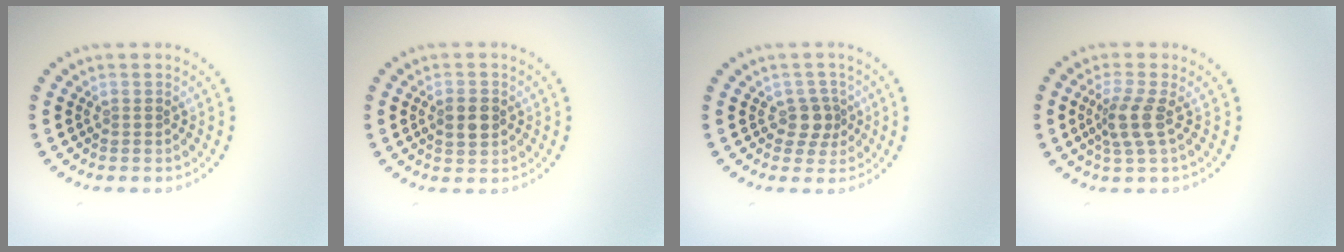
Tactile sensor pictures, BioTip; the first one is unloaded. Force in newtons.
{"total": 2.4, "press": 2.4, "slide": 0.1}
{"total": 2.1, "press": 1.7, "slide": 1.3}
{"total": 2.8, "press": 2.1, "slide": 1.9}